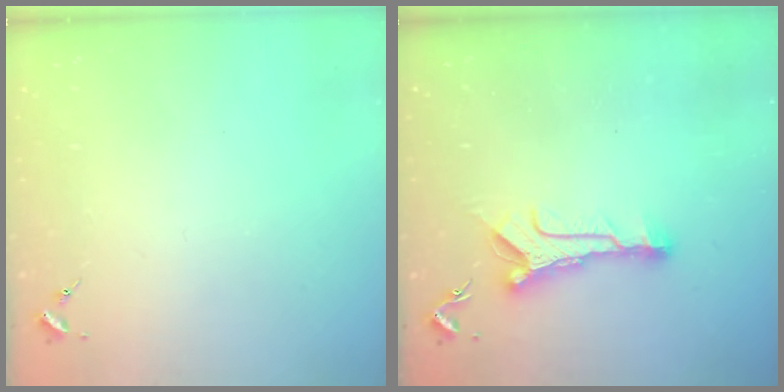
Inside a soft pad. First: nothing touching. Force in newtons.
{"total": 10.9, "press": 10.9, "slide": 0.9}